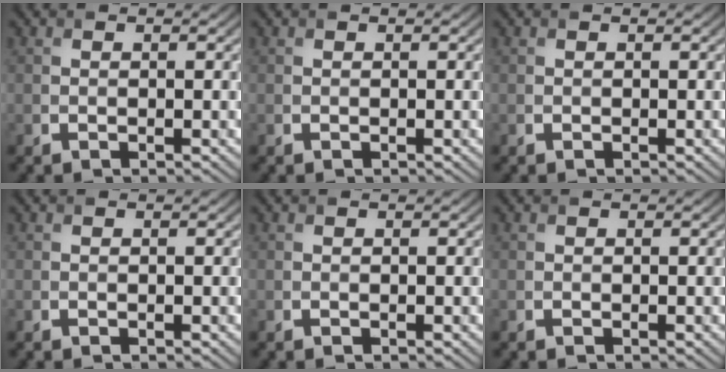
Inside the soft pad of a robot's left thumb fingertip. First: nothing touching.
{"total": 0.0}
{"total": 0.0}
{"total": 0.0}
{"total": 0.0}
{"total": 0.0}